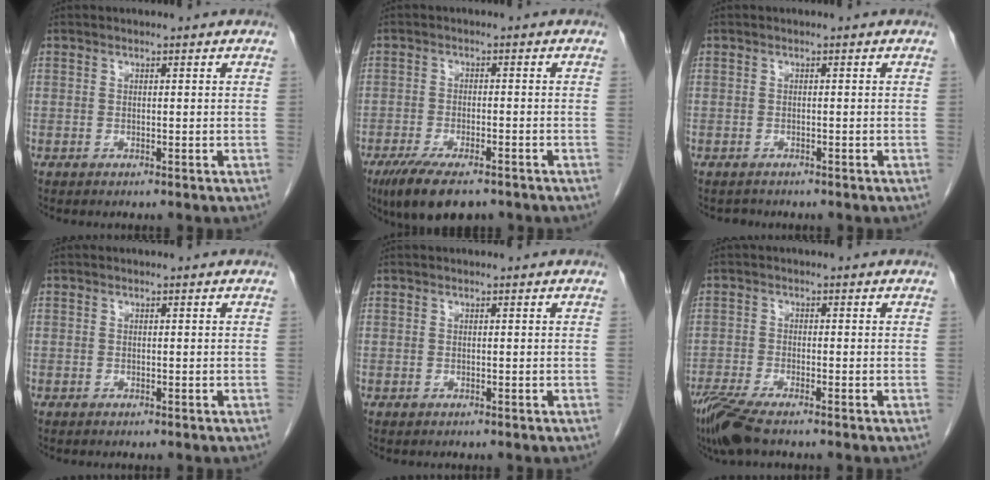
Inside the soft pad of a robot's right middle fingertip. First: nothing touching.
{"total": 8.9, "force": [-6.4, 2.6, 5.6], "torque": [-0.091, -0.015, -0.103]}
{"total": 1.0, "force": [-0.8, 0.4, -0.3], "torque": [-0.002, 0.000, -0.014]}
{"total": 0.0}
{"total": 0.0}
{"total": 6.3, "force": [-4.8, 0.8, 4.0], "torque": [-0.080, -0.018, -0.091]}